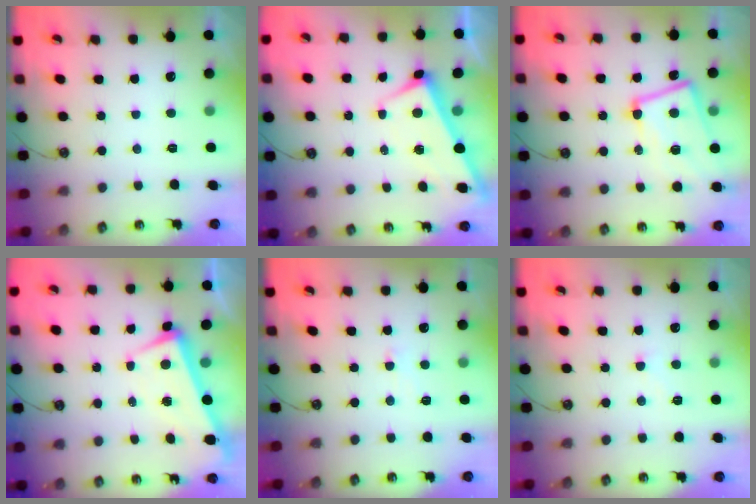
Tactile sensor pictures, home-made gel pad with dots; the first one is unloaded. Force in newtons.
{"total": 1.0, "press": 0.9, "slide": 0.4}
{"total": 8.7, "press": 8.5, "slide": 2.1}
{"total": 1.4, "press": 1.1, "slide": 0.8}
{"total": 1.2, "press": 1.0, "slide": 0.6}
{"total": 1.8, "press": 1.7, "slide": 0.5}